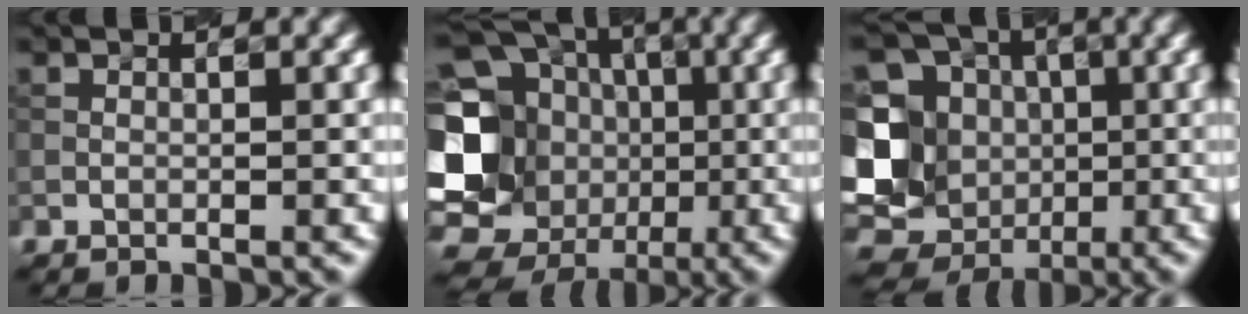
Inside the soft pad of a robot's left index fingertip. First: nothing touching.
{"total": 18.9, "force": [-2.3, 17.1, 7.5], "torque": [-0.171, 0.007, -0.070]}
{"total": 16.0, "force": [-2.6, 14.4, 6.4], "torque": [-0.162, 0.010, -0.048]}